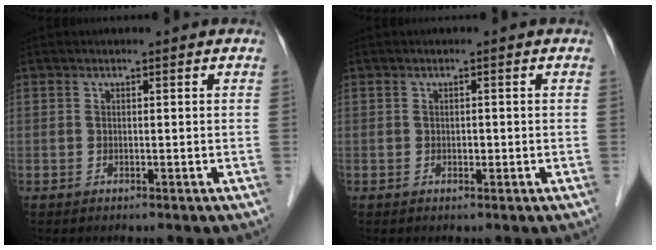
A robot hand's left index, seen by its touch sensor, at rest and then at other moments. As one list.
[{"total": 0.8, "force": [-0.3, 0.5, 0.5], "torque": [-0.009, -0.003, -0.006]}]